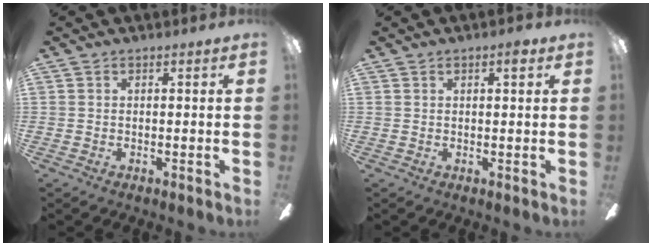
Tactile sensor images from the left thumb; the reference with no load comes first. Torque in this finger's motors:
{"motor_torque": [-0.17, 0.06, -0.30, -0.06, 0.01]}